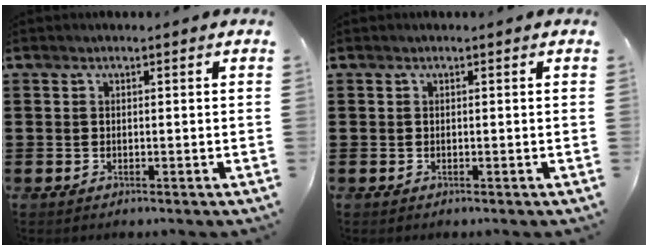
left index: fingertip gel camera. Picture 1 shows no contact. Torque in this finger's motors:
{"motor_torque": [0.00, 0.00, 0.00, 0.00]}